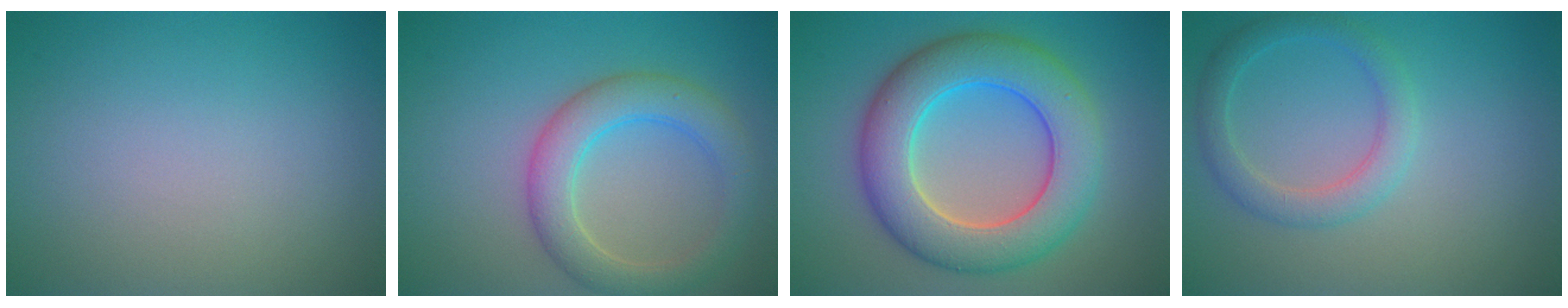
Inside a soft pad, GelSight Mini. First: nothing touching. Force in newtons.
{"total": 4.9, "press": 4.9, "slide": 0.3}
{"total": 9.1, "press": 9.1, "slide": 0.3}
{"total": 2.8, "press": 2.8, "slide": 0.1}